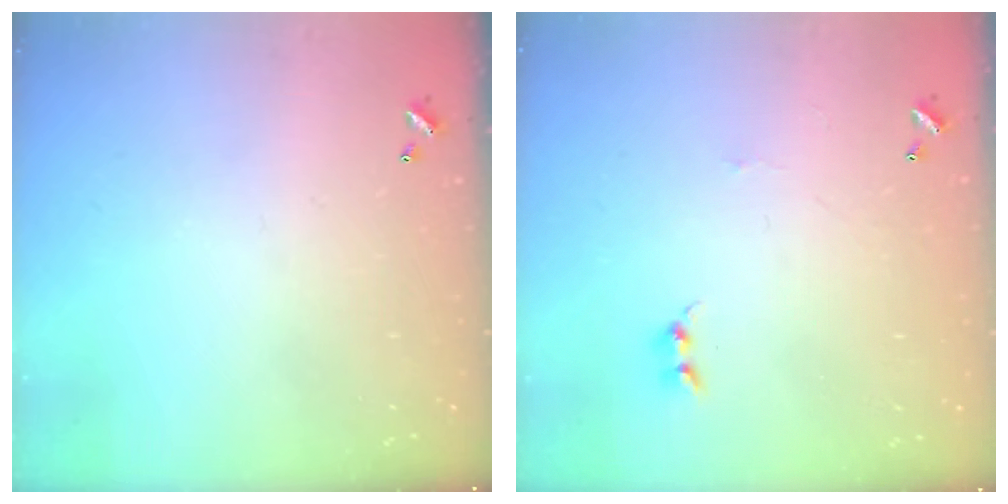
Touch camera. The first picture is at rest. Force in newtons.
{"total": 0.0}